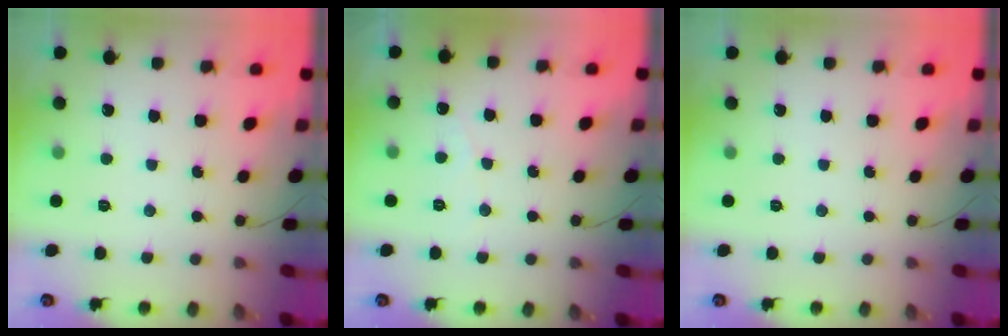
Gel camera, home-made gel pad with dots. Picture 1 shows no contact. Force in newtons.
{"total": 2.5, "press": 2.5, "slide": 0.2}
{"total": 0.0}